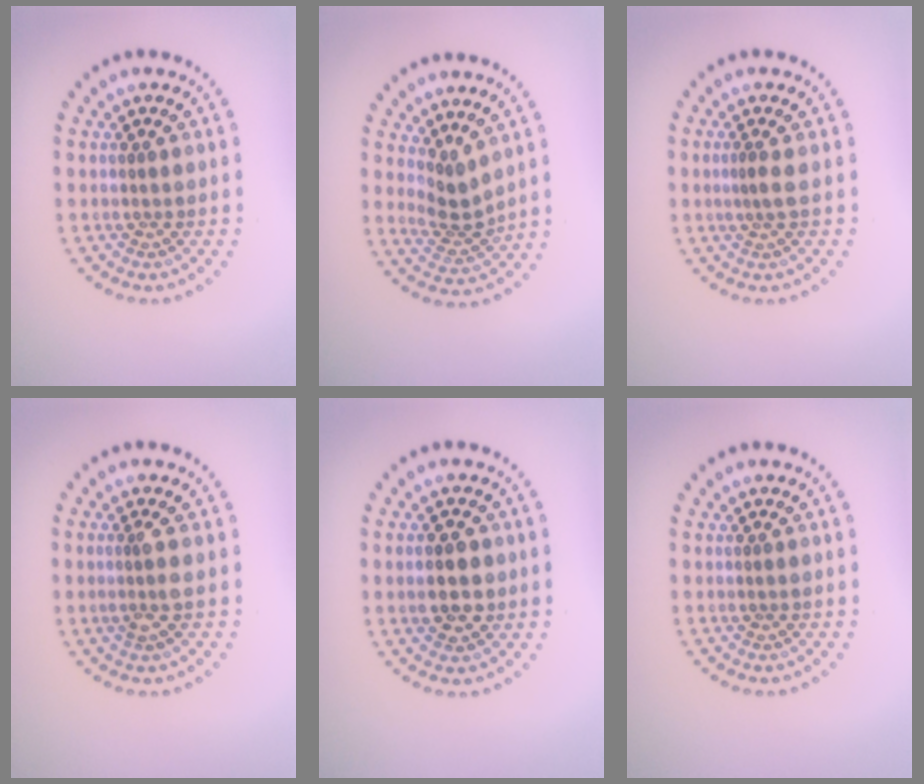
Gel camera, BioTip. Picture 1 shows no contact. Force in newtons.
{"total": 2.5, "press": 1.8, "slide": 1.7}
{"total": 1.0, "press": 0.6, "slide": 0.8}
{"total": 1.5, "press": 1.2, "slide": 0.9}
{"total": 4.1, "press": 4.1, "slide": 0.1}
{"total": 0.0}